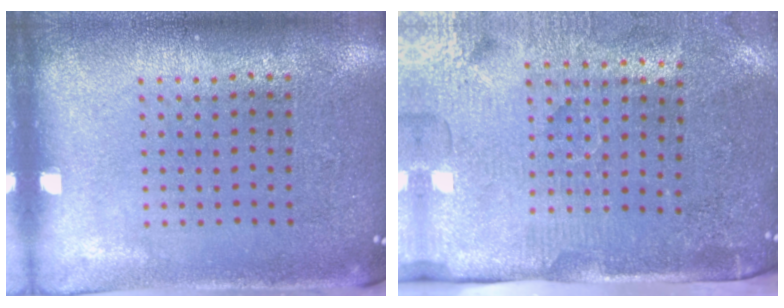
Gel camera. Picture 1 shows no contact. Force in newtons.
{"total": 4.3, "press": 3.7, "slide": 2.2}